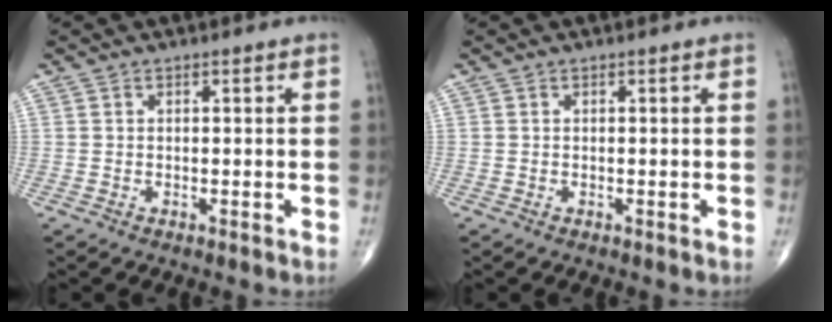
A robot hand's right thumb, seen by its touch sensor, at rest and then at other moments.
{"total": 0.0}